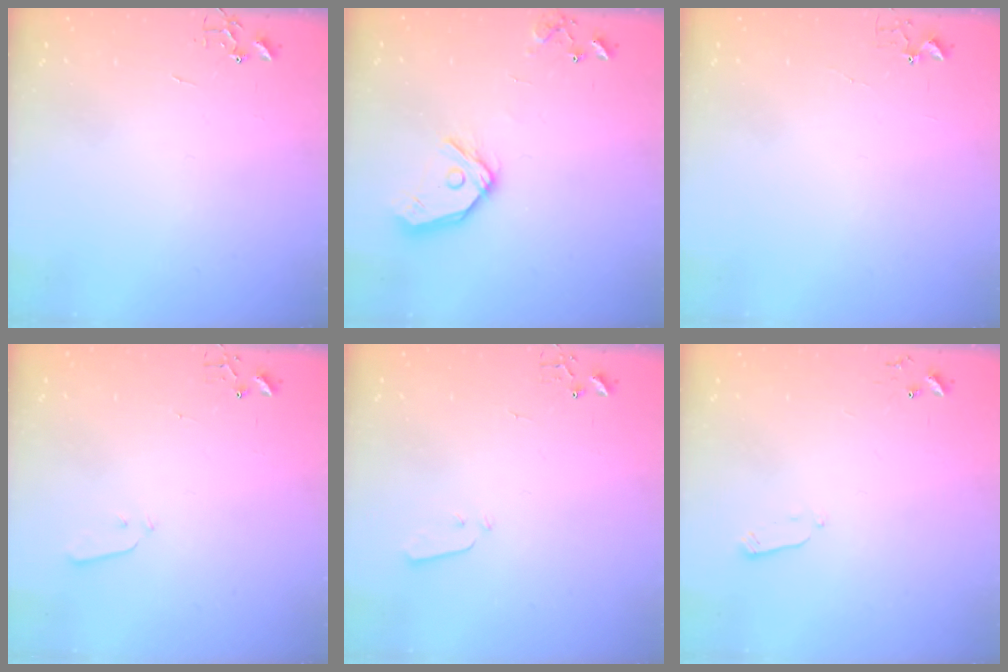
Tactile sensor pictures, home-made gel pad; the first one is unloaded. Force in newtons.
{"total": 13.4, "press": 13.2, "slide": 1.8}
{"total": 3.4, "press": 3.4, "slide": 0.5}
{"total": 2.9, "press": 2.8, "slide": 0.8}
{"total": 3.0, "press": 2.9, "slide": 0.3}
{"total": 2.4, "press": 2.3, "slide": 0.4}